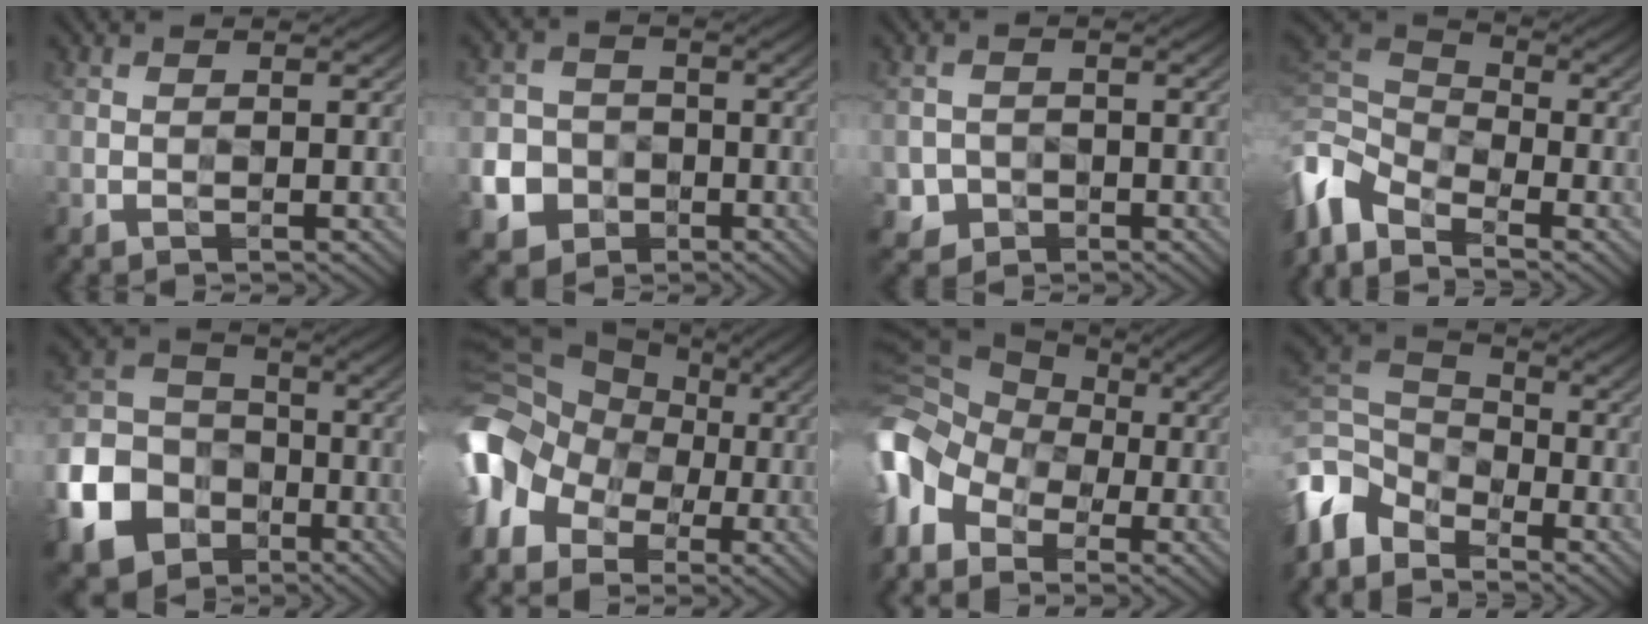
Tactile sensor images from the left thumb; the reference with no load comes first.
{"total": 6.7, "force": [-2.6, 5.9, 2.0], "torque": [-0.060, -0.020, -0.067]}
{"total": 2.5, "force": [-1.1, 2.3, 0.2], "torque": [-0.001, -0.004, -0.019]}
{"total": 7.0, "force": [-4.8, 3.2, 4.0], "torque": [-0.092, -0.009, -0.110]}
{"total": 14.2, "force": [-5.8, 11.3, 6.4], "torque": [-0.220, -0.038, -0.116]}
{"total": 11.9, "force": [-2.8, 10.2, 5.5], "torque": [-0.169, -0.011, -0.071]}
{"total": 10.0, "force": [-3.7, 7.7, 5.1], "torque": [-0.154, -0.015, -0.085]}
{"total": 6.7, "force": [-4.1, 4.1, 3.4], "torque": [-0.086, 0.001, -0.104]}